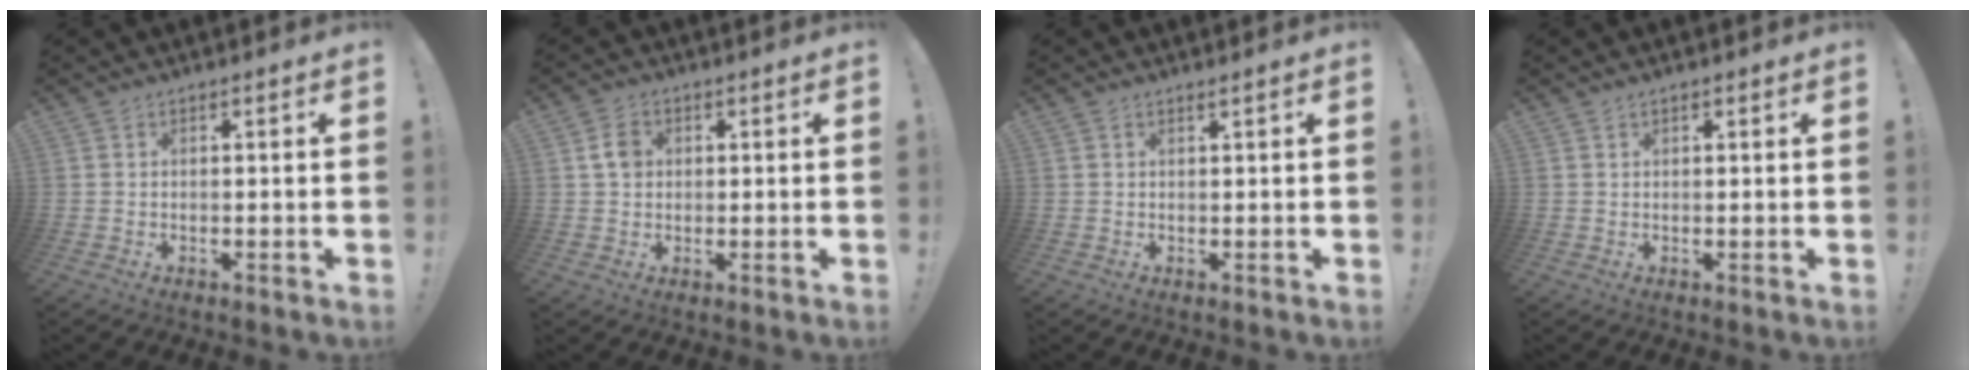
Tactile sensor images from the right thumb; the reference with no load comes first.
{"total": 4.2, "force": [0.7, 3.4, 2.3], "torque": [-0.033, 0.003, 0.011]}
{"total": 0.7, "force": [0.5, -0.1, 0.5], "torque": [-0.011, 0.001, 0.008]}
{"total": 0.8, "force": [0.5, 0.4, 0.3], "torque": [-0.005, 0.000, 0.010]}